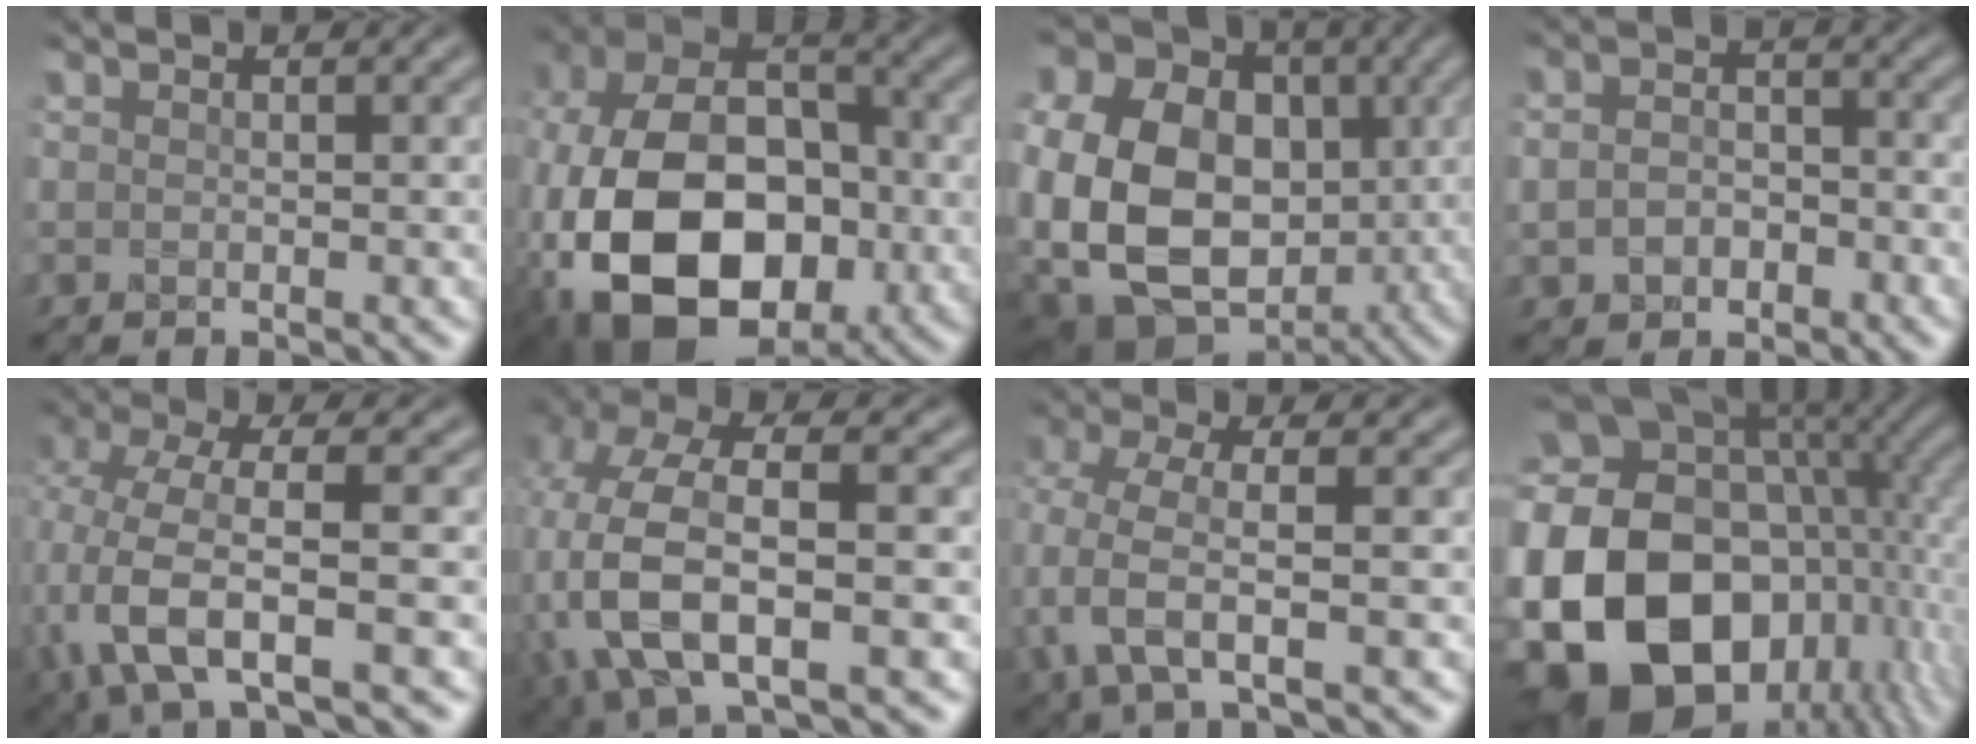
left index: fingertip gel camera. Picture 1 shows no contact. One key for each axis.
{"total": 16.0, "fx": -4.1, "fy": 10.6, "fz": 11.3, "tx": -0.213, "ty": -0.002, "tz": -0.080}
{"total": 20.9, "fx": -1.3, "fy": 17.7, "fz": 11.0, "tx": -0.257, "ty": -0.013, "tz": -0.056}
{"total": 3.0, "fx": -0.9, "fy": 2.4, "fz": 1.6, "tx": -0.032, "ty": 0.000, "tz": -0.021}
{"total": 7.1, "fx": -1.2, "fy": 2.7, "fz": 6.5, "tx": -0.139, "ty": -0.003, "tz": -0.031}
{"total": 9.9, "fx": -1.4, "fy": 5.2, "fz": 8.3, "tx": -0.183, "ty": 0.001, "tz": -0.025}
{"total": 5.1, "fx": -0.4, "fy": 2.0, "fz": 4.7, "tx": -0.111, "ty": -0.005, "tz": -0.015}
{"total": 23.7, "fx": -3.5, "fy": 18.9, "fz": 13.8, "tx": -0.276, "ty": -0.024, "tz": -0.098}